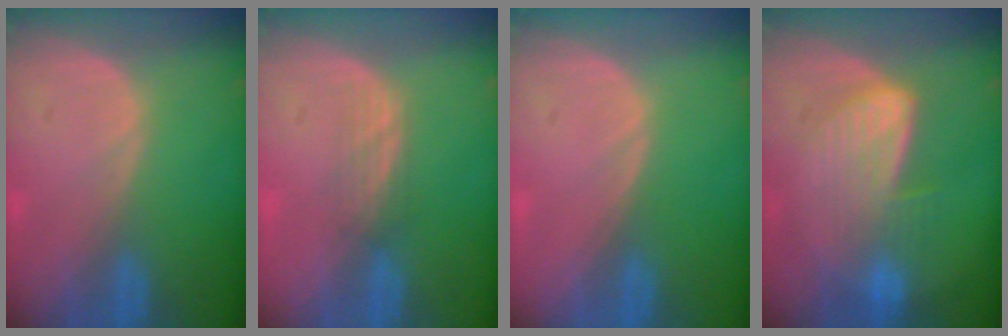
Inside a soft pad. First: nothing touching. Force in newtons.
{"total": 2.1, "press": 2.1, "slide": 0.3}
{"total": 0.0}
{"total": 6.7, "press": 6.7, "slide": 0.4}